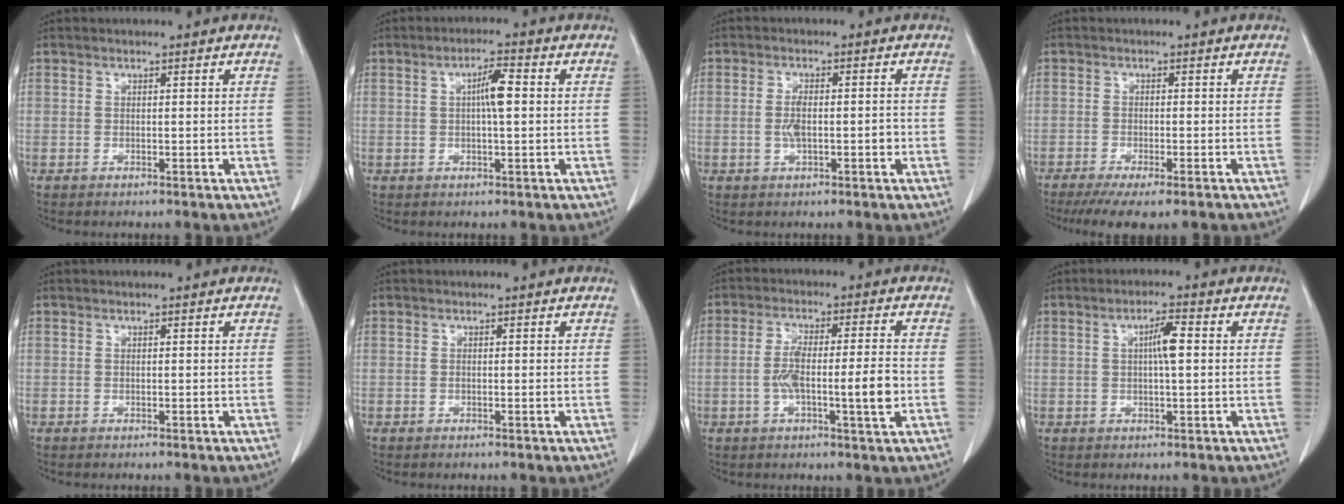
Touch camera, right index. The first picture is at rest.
{"total": 4.1, "force": [0.5, 0.5, 4.1], "torque": [-0.071, 0.006, 0.006]}
{"total": 4.1, "force": [-0.7, 1.4, 3.7], "torque": [-0.075, 0.005, -0.011]}
{"total": 9.3, "force": [-7.4, 1.5, 5.5], "torque": [-0.071, -0.016, -0.110]}
{"total": 0.0}
{"total": 0.0}
{"total": 8.8, "force": [-1.7, 0.8, 8.5], "torque": [-0.153, 0.005, -0.031]}
{"total": 3.8, "force": [0.5, 0.4, 3.8], "torque": [-0.066, 0.005, 0.007]}